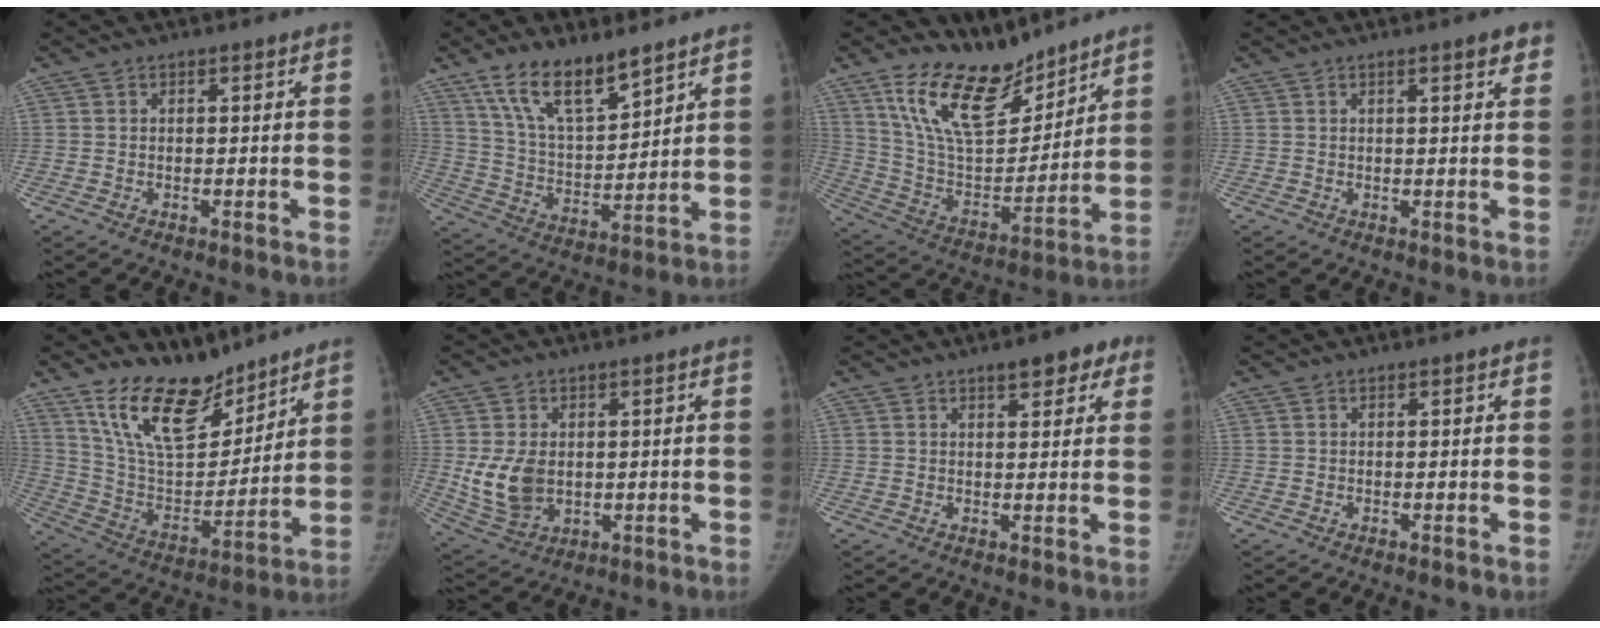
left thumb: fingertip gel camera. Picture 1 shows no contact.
{"total": 13.9, "force": [9.7, 5.0, 8.5], "torque": [-0.129, -0.057, 0.191]}
{"total": 18.5, "force": [13.8, 7.9, 9.4], "torque": [-0.122, -0.082, 0.262]}
{"total": 3.0, "force": [1.8, 0.4, 2.4], "torque": [-0.026, -0.007, 0.022]}
{"total": 18.8, "force": [13.8, 8.4, 9.5], "torque": [-0.121, -0.083, 0.259]}
{"total": 9.5, "force": [0.4, 6.8, 6.6], "torque": [-0.112, -0.011, 0.026]}
{"total": 6.0, "force": [3.5, 2.5, 4.2], "torque": [-0.031, -0.010, 0.040]}
{"total": 0.0}